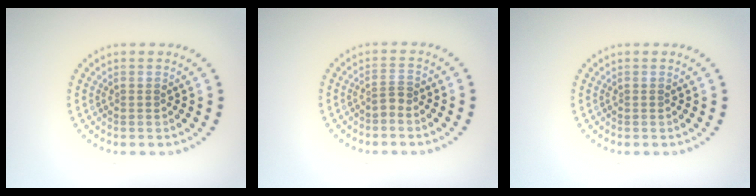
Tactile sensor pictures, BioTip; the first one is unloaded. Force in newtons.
{"total": 1.0, "press": 0.6, "slide": 0.8}
{"total": 0.0}